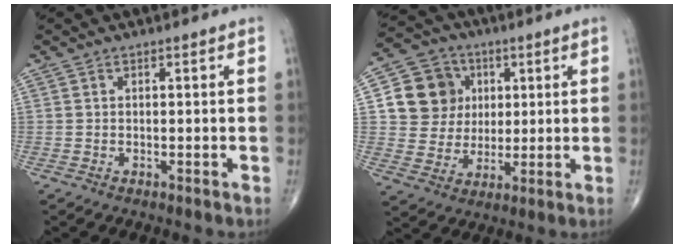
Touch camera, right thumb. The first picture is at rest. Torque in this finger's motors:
{"motor_torque": [0.01, 0.02, 0.01, -0.01, 0.10]}